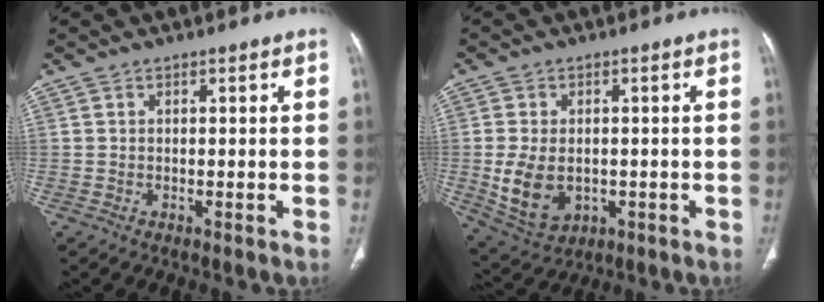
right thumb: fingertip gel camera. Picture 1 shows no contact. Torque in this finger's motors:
{"motor_torque": [-0.77, 0.68, 0.60, 0.55, 0.28]}